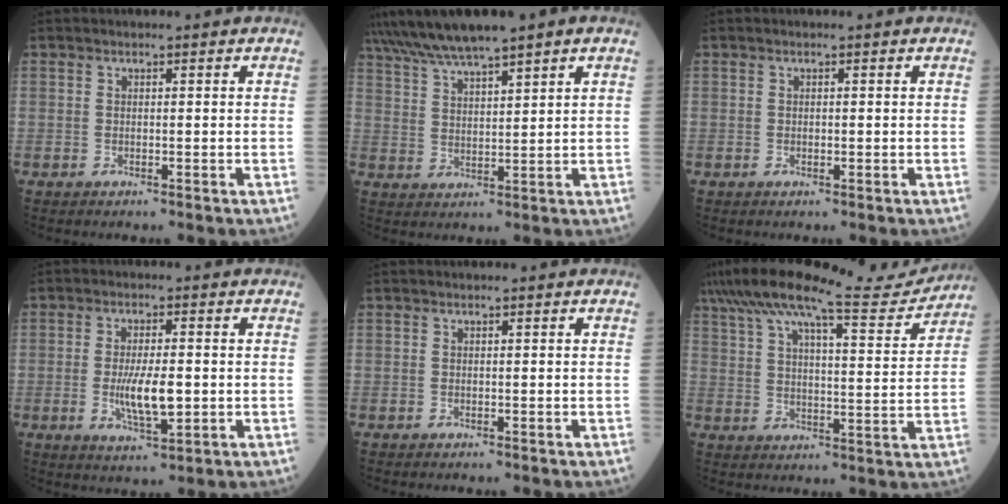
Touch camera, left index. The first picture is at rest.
{"total": 8.3, "force": [6.6, 0.4, 5.0], "torque": [-0.101, 0.022, 0.124]}
{"total": 0.6, "force": [0.0, 0.4, 0.4], "torque": [-0.010, -0.005, 0.001]}
{"total": 6.9, "force": [-0.8, 2.1, 6.5], "torque": [-0.130, -0.015, -0.010]}
{"total": 0.0}
{"total": 19.2, "force": [17.4, 2.0, 8.1], "torque": [-0.149, -0.001, 0.254]}